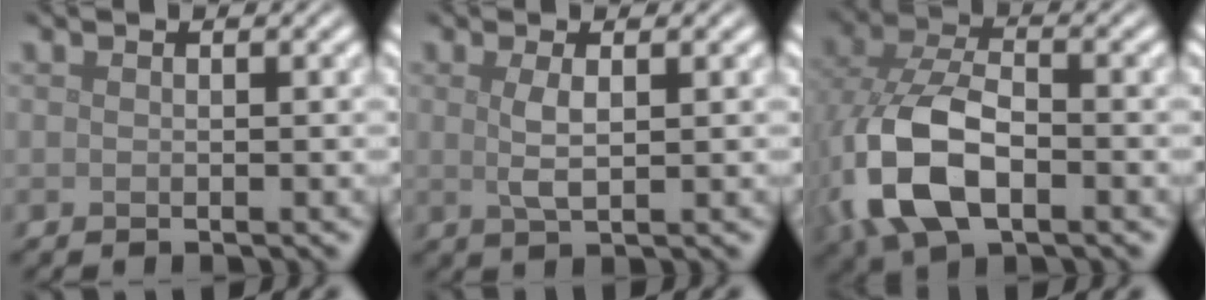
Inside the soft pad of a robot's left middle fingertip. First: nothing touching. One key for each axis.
{"total": 2.1, "fx": 0.5, "fy": 0.5, "fz": 2.0, "tx": -0.042, "ty": -0.002, "tz": 0.010}
{"total": 9.5, "fx": -2.7, "fy": 5.4, "fz": 7.3, "tx": -0.177, "ty": -0.007, "tz": -0.061}